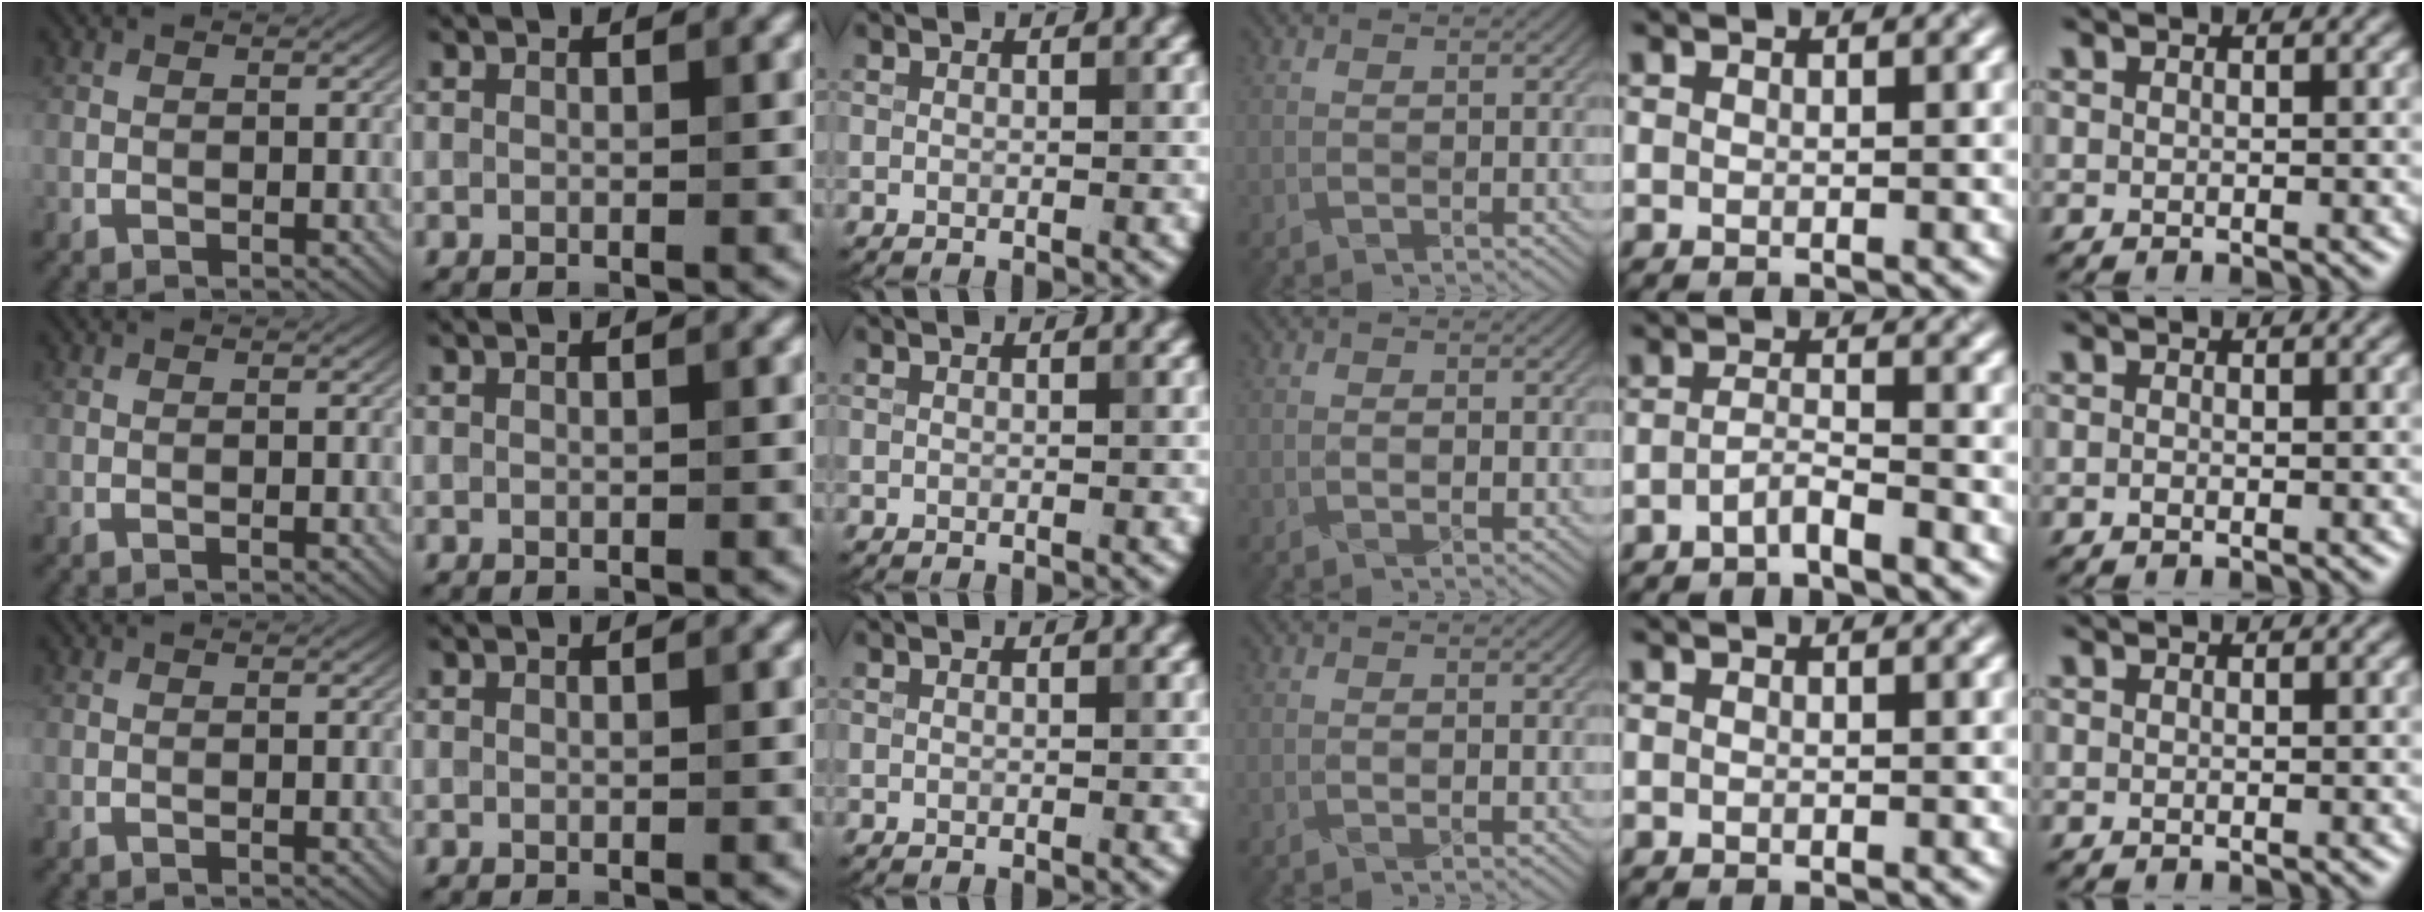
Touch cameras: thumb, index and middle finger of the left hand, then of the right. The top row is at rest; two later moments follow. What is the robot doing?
{"motion": "wrap", "object": "aluminum foil"}